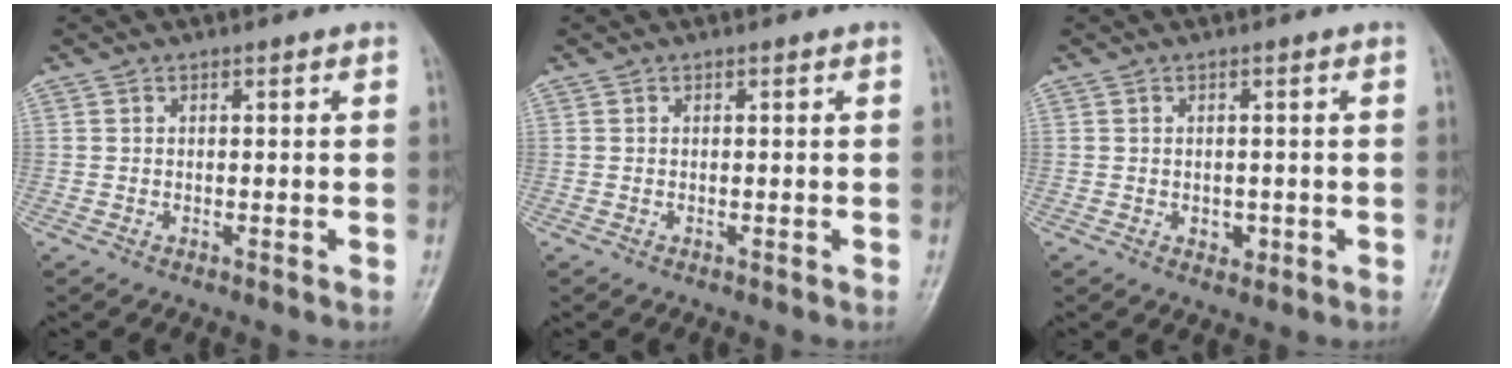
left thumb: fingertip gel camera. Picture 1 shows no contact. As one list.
[{"total": 0.0}, {"total": 2.1, "force": [-0.4, 1.6, 1.2], "torque": [-0.008, 0.001, -0.002]}]